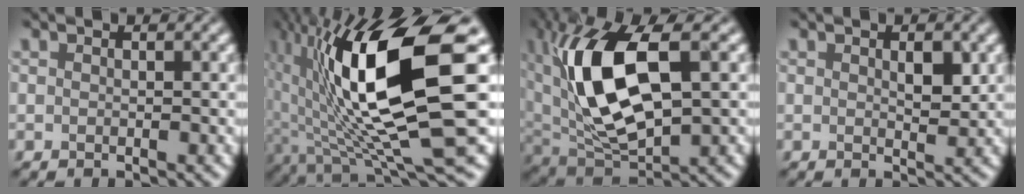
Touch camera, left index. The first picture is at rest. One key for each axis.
{"total": 14.8, "fx": 1.7, "fy": 4.5, "fz": 14.0, "tx": -0.257, "ty": -0.022, "tz": 0.040}
{"total": 12.5, "fx": 2.5, "fy": 5.8, "fz": 10.7, "tx": -0.216, "ty": 0.006, "tz": 0.048}
{"total": 1.5, "fx": 0.4, "fy": 0.5, "fz": 1.3, "tx": -0.028, "ty": -0.006, "tz": 0.014}